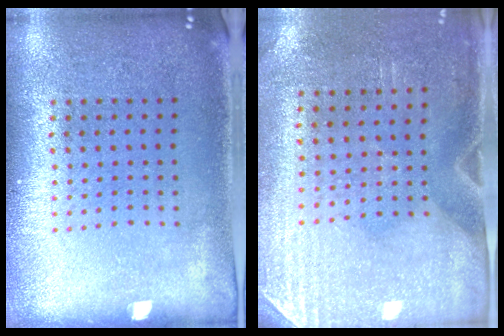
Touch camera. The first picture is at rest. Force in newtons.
{"total": 3.0, "press": 2.6, "slide": 1.5}